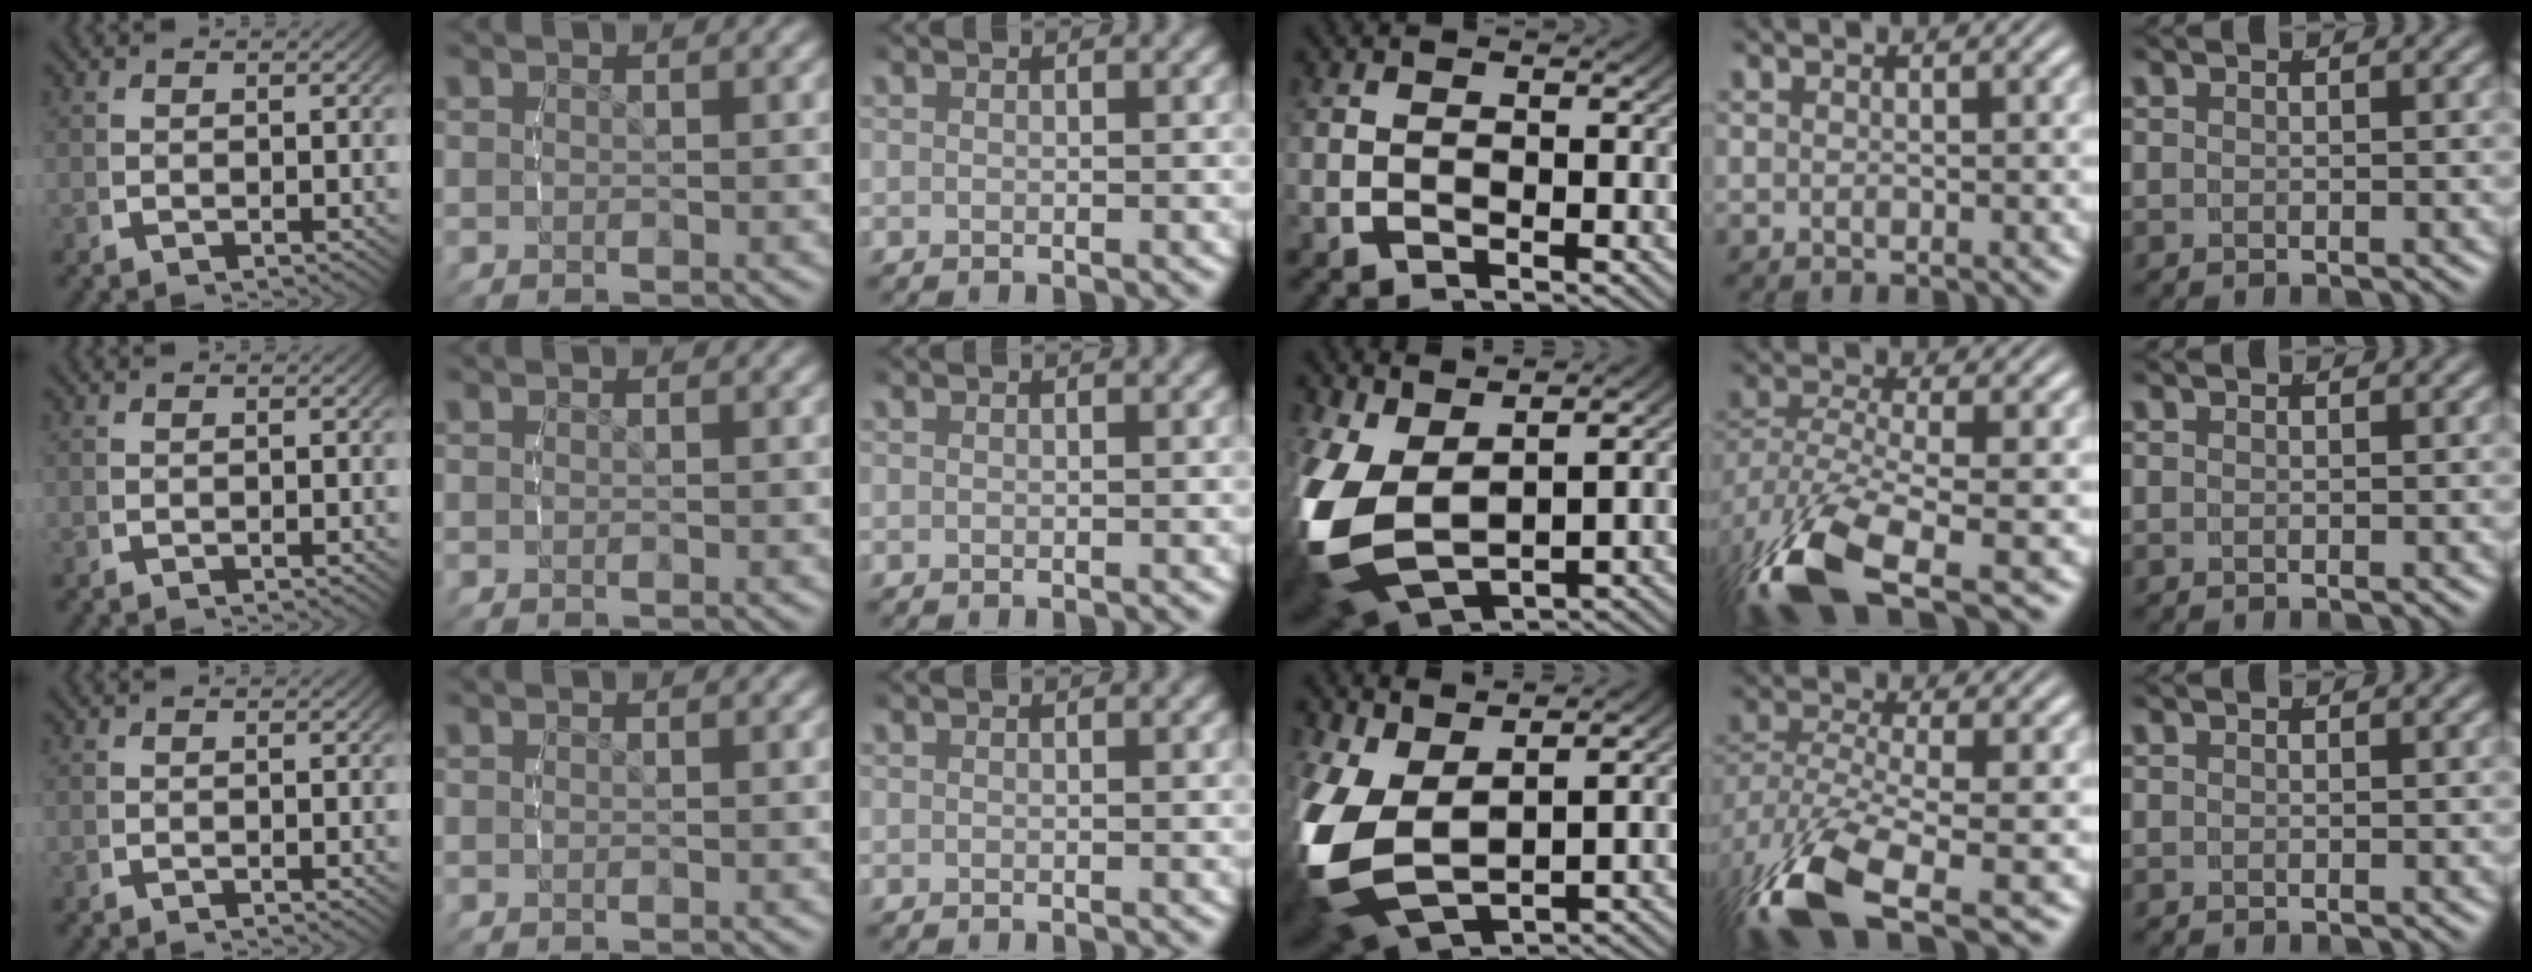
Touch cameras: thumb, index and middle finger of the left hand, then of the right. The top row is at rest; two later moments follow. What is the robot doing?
{"motion": "lift_and_place", "object": "pen"}